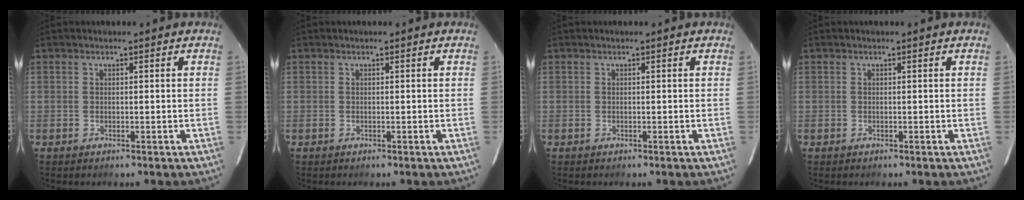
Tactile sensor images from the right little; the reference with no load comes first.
{"total": 0.0}
{"total": 0.0}
{"total": 0.0}